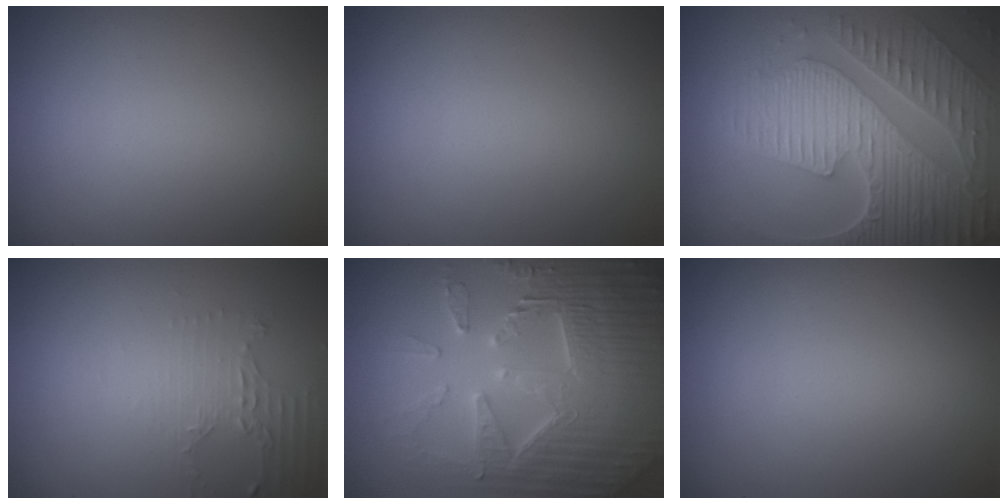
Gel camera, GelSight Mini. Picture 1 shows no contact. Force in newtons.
{"total": 0.0}
{"total": 8.8, "press": 6.4, "slide": 6.1}
{"total": 2.0, "press": 1.5, "slide": 1.3}
{"total": 7.6, "press": 7.5, "slide": 1.5}
{"total": 0.0}